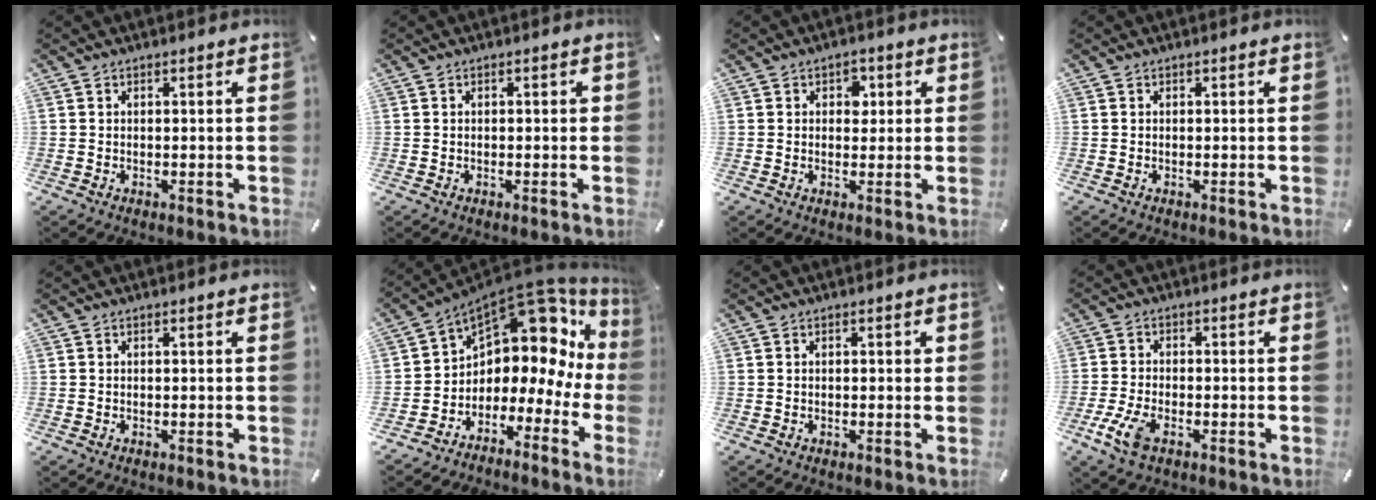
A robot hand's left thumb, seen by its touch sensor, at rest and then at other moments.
{"total": 1.0, "force": [-0.2, 0.6, 0.8], "torque": [-0.015, 0.003, -0.004]}
{"total": 3.2, "force": [0.8, 2.5, 1.7], "torque": [-0.006, -0.004, 0.002]}
{"total": 0.0}
{"total": 0.0}
{"total": 10.4, "force": [5.9, 6.8, 5.1], "torque": [-0.078, -0.073, 0.096]}
{"total": 0.8, "force": [0.0, 0.5, 0.6], "torque": [-0.011, 0.005, -0.002]}
{"total": 6.7, "force": [-3.2, 3.3, 4.8], "torque": [-0.128, -0.008, -0.065]}